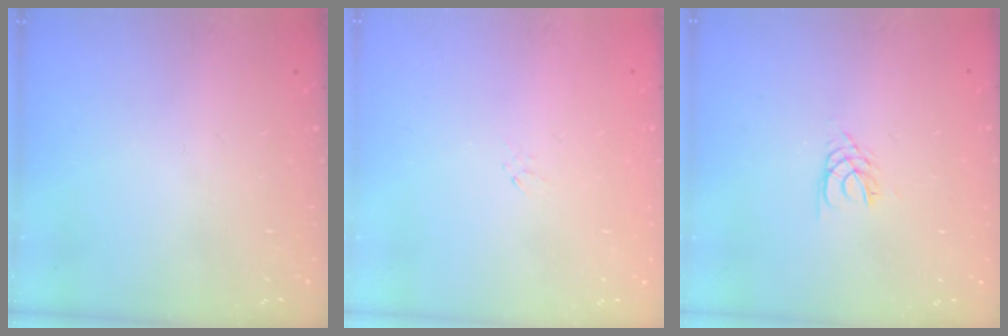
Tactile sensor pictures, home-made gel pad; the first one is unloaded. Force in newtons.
{"total": 0.0}
{"total": 3.5, "press": 3.5, "slide": 0.5}